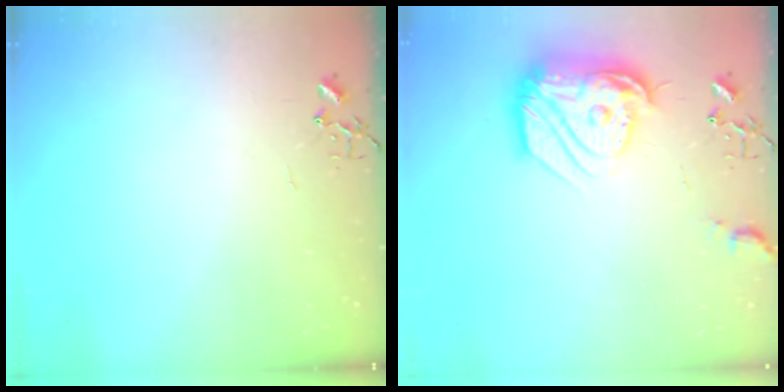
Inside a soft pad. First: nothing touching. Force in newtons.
{"total": 22.3, "press": 22.2, "slide": 1.9}